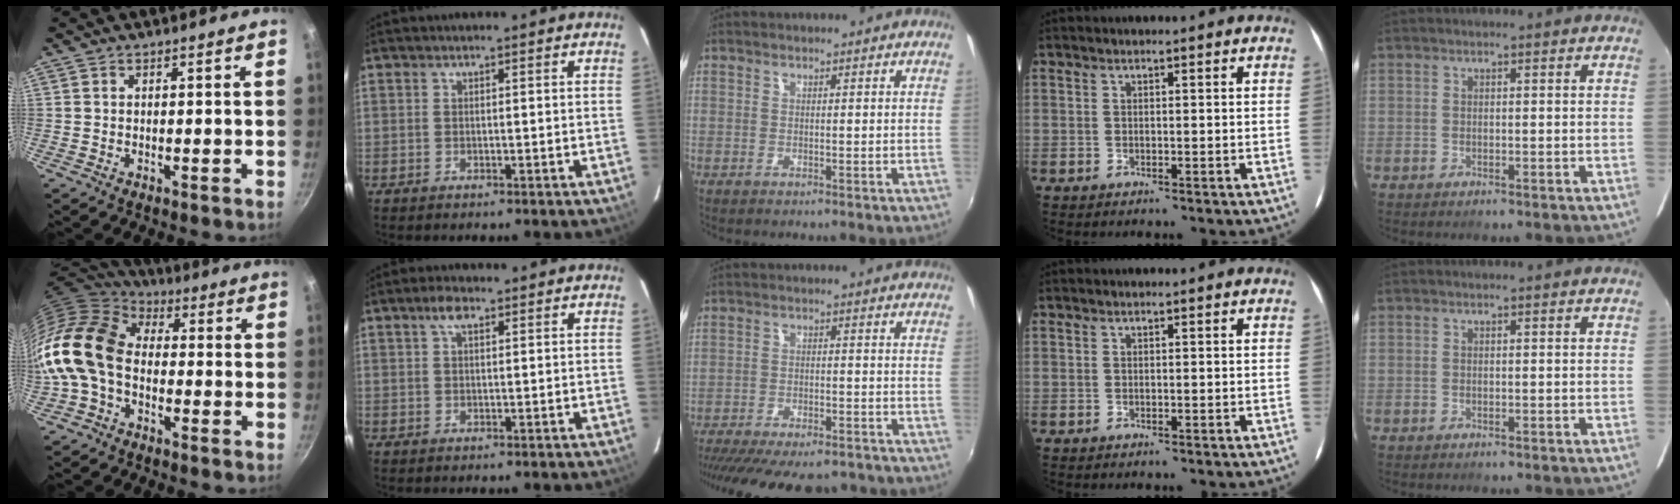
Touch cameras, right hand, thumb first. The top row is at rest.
{"thumb": {"total": 16.5, "force": [-1.8, 11.6, 11.6], "torque": [-0.211, 0.036, -0.056]}, "index": {"total": 2.9, "force": [1.5, 1.3, 2.2], "torque": [-0.042, 0.010, 0.026]}, "middle": {"total": 19.9, "force": [-16.8, 5.8, 9.0], "torque": [-0.186, -0.027, -0.231]}}